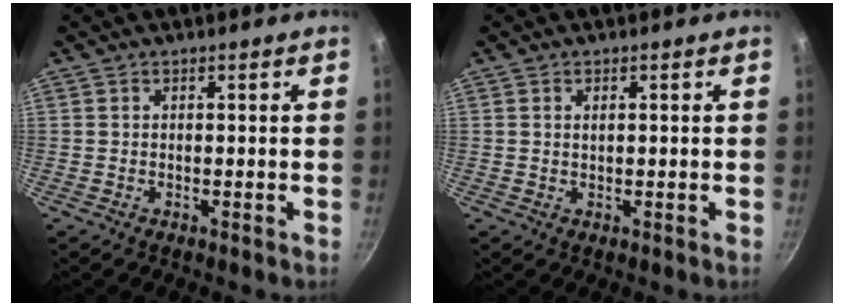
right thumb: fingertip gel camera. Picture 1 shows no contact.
{"total": 1.1, "force": [0.3, 0.7, 0.8], "torque": [-0.013, 0.003, 0.006]}